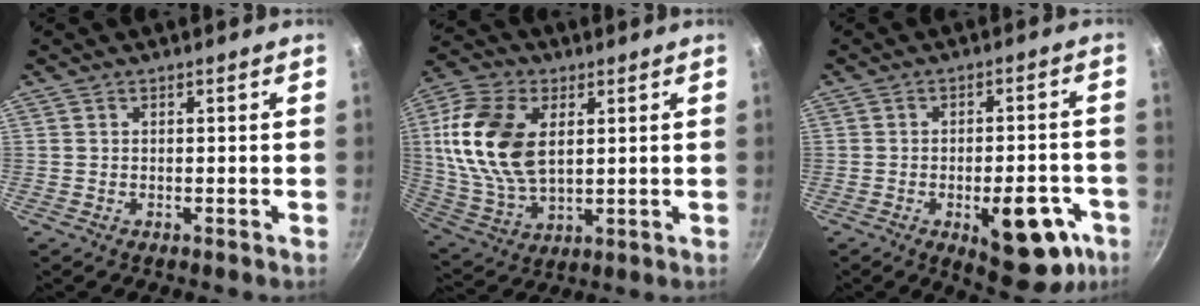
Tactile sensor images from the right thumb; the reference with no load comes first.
{"total": 17.5, "force": [3.6, 10.7, 13.4], "torque": [-0.249, -0.005, 0.073]}
{"total": 15.1, "force": [-5.8, 6.8, 12.1], "torque": [-0.111, 0.021, -0.067]}